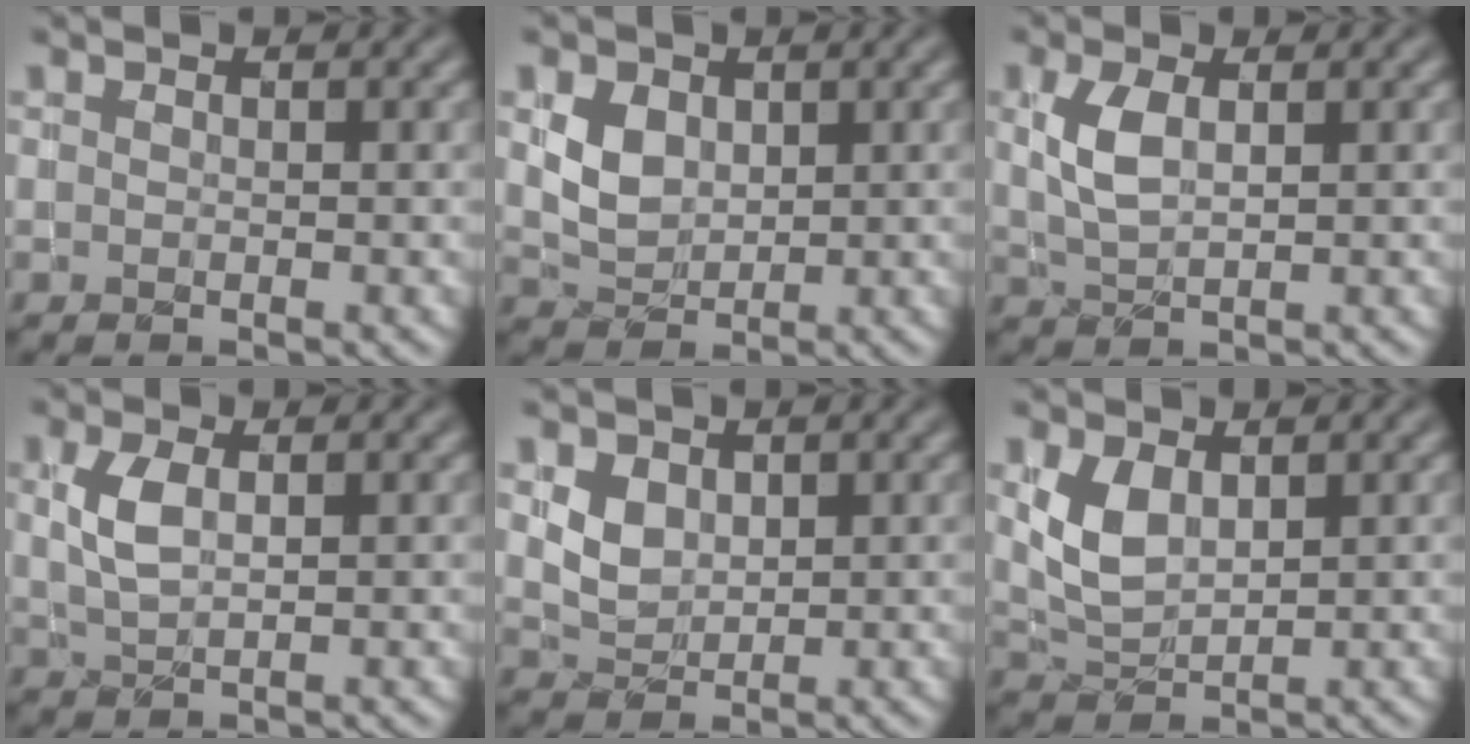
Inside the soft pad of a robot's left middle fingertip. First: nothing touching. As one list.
[{"total": 2.8, "force": [0.6, 2.2, 1.6], "torque": [-0.038, -0.002, 0.015]}, {"total": 3.2, "force": [0.6, 1.6, 2.6], "torque": [-0.065, 0.003, 0.016]}, {"total": 2.8, "force": [0.5, 1.4, 2.3], "torque": [-0.058, 0.003, 0.014]}, {"total": 2.2, "force": [0.7, 1.7, 1.1], "torque": [-0.026, -0.005, 0.018]}, {"total": 3.2, "force": [1.0, 1.9, 2.4], "torque": [-0.061, -0.001, 0.026]}]